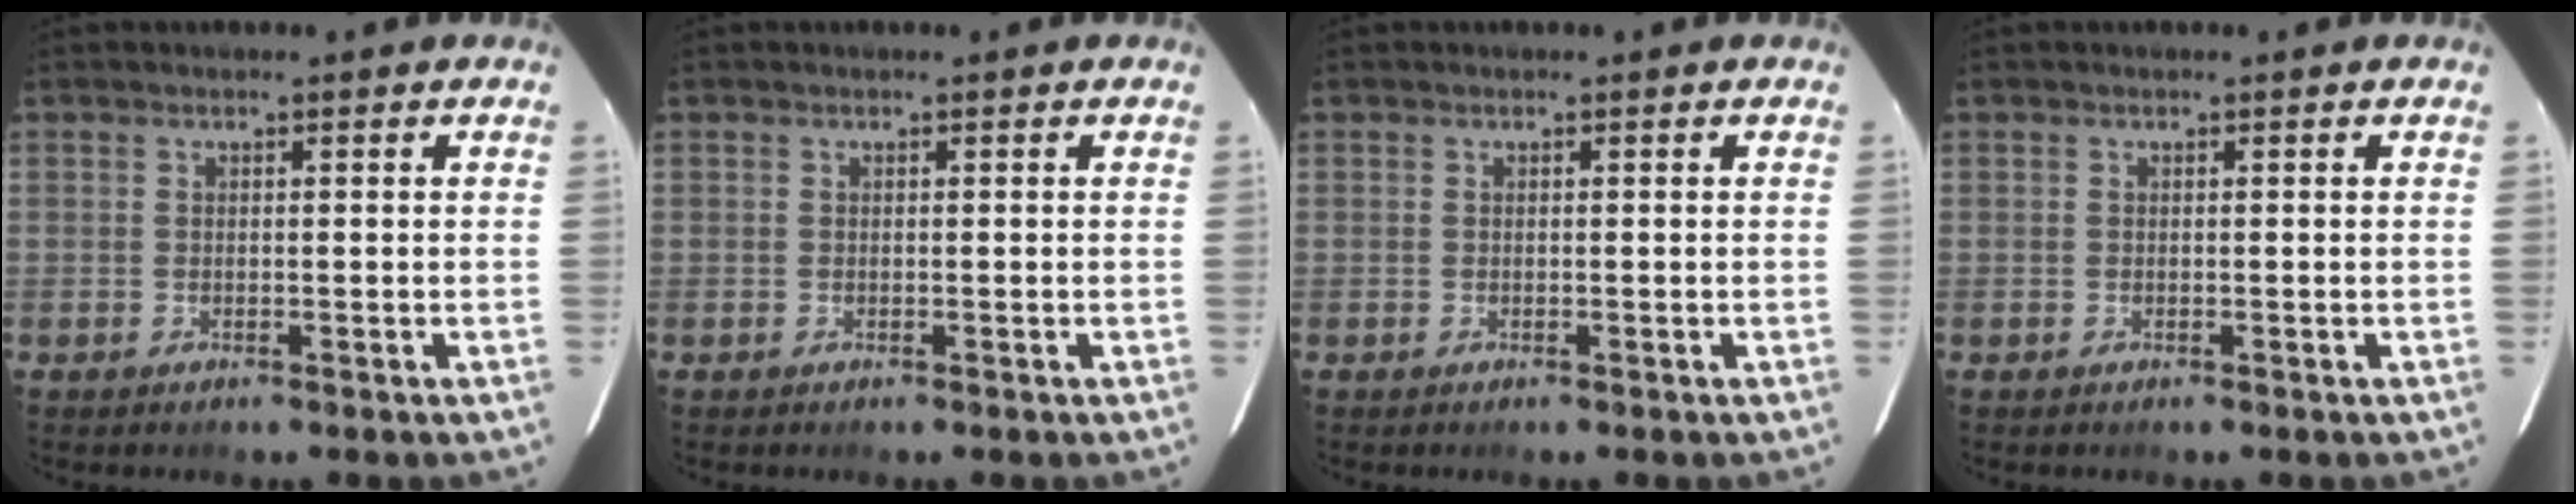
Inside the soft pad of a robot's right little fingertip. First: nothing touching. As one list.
[{"total": 0.0}, {"total": 0.0}, {"total": 0.0}]